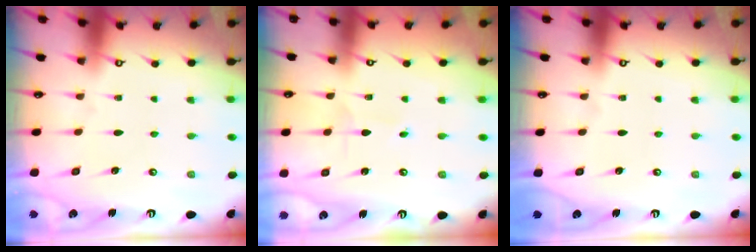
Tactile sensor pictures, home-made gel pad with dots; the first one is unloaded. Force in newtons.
{"total": 0.6, "press": 0.6, "slide": 0.0}
{"total": 0.0}